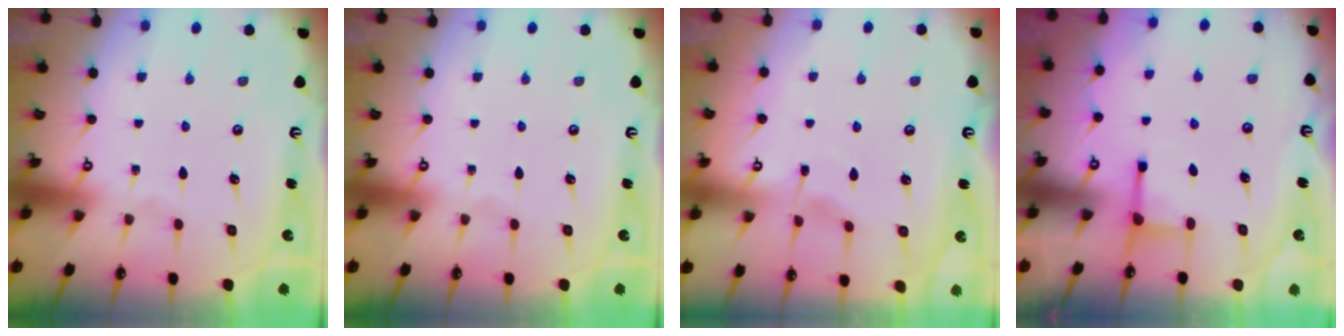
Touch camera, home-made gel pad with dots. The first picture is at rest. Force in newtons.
{"total": 0.0}
{"total": 3.0, "press": 3.0, "slide": 0.4}
{"total": 2.8, "press": 2.8, "slide": 0.6}